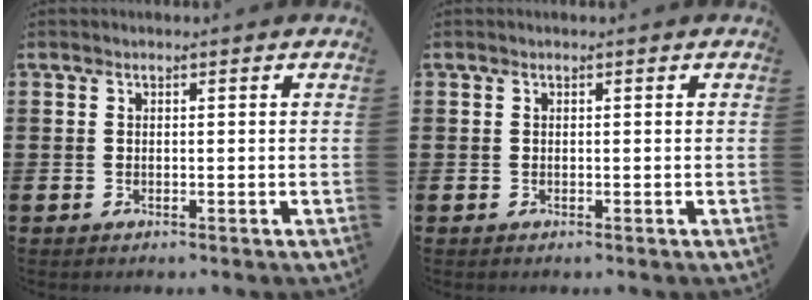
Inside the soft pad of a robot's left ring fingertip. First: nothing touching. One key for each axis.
{"total": 0.0}